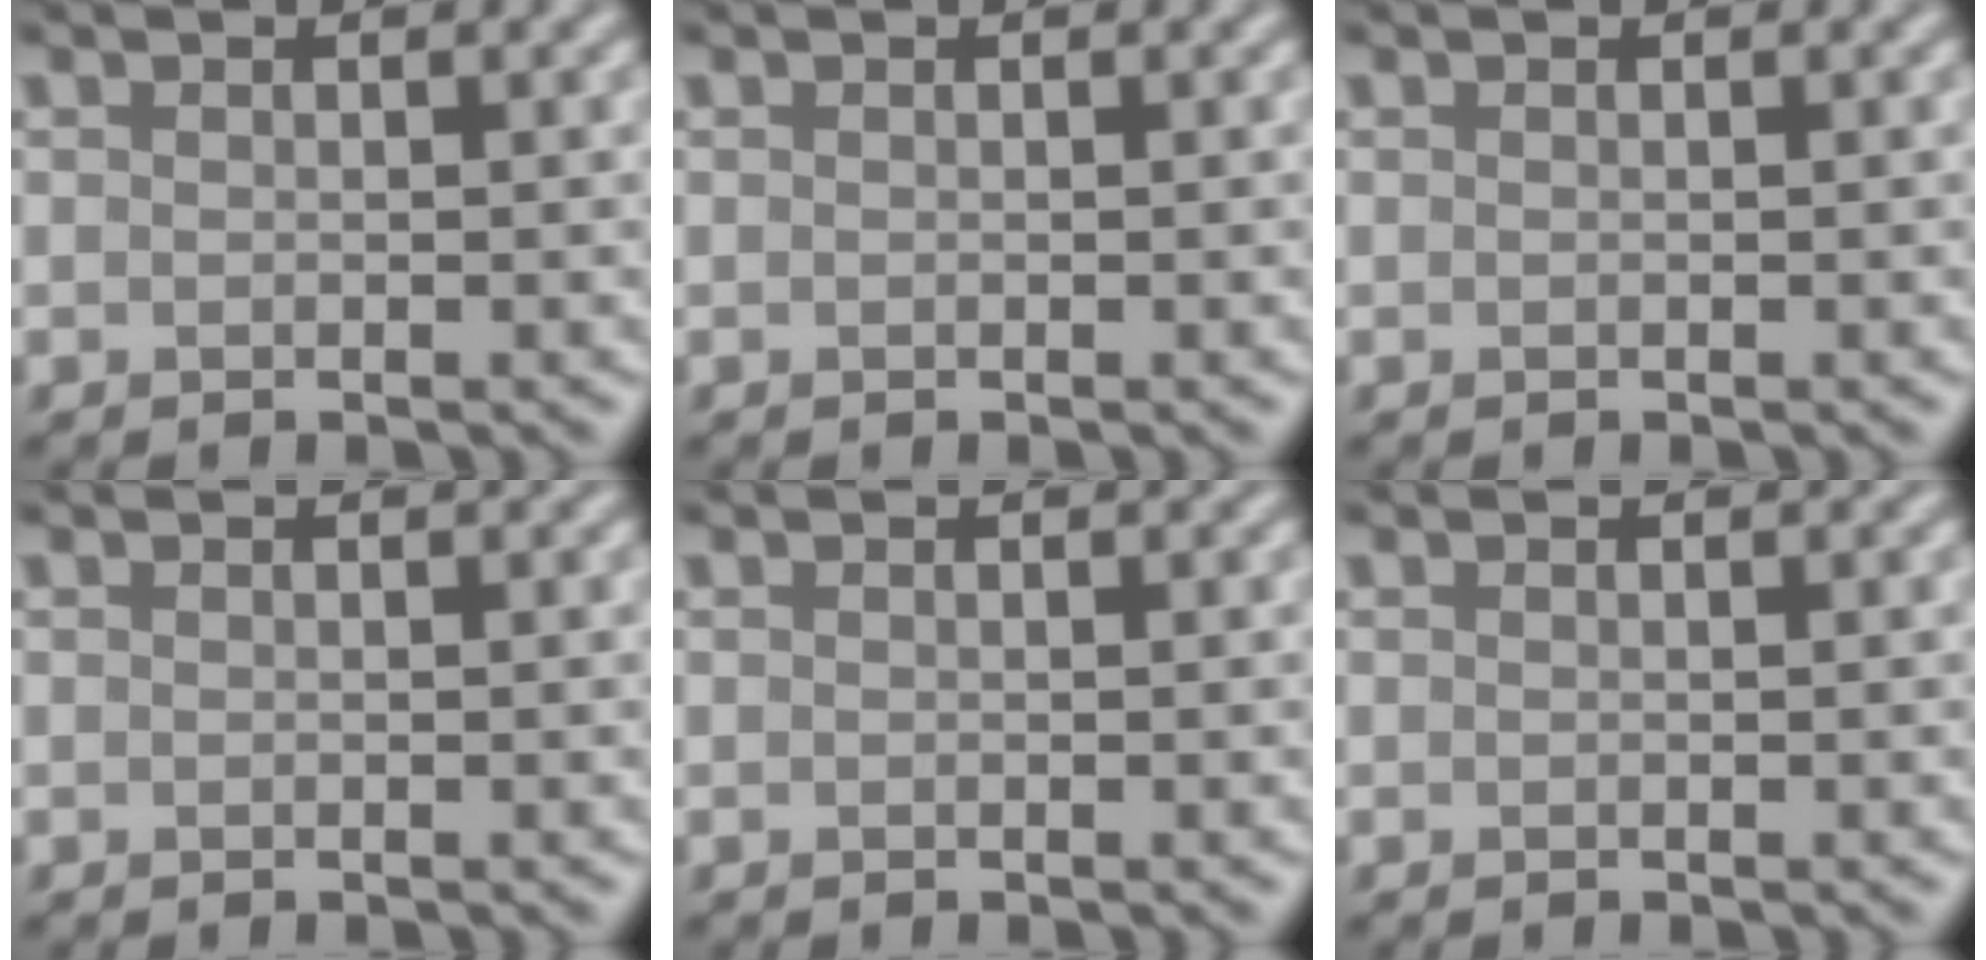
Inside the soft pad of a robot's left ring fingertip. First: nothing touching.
{"total": 0.0}
{"total": 0.0}
{"total": 0.0}
{"total": 0.0}
{"total": 0.0}